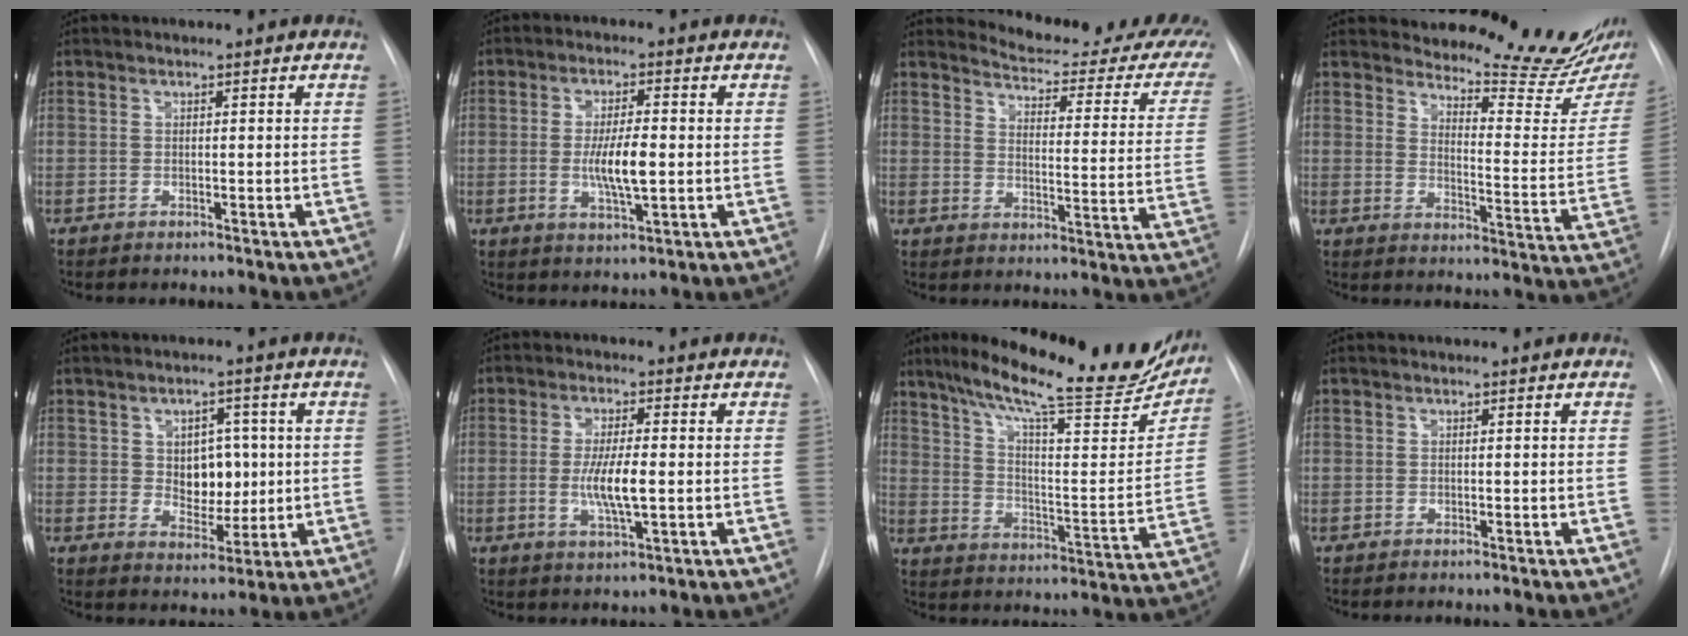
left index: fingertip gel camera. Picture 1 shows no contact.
{"total": 6.7, "force": [-1.3, 1.3, 6.5], "torque": [-0.122, -0.014, -0.020]}
{"total": 18.6, "force": [17.4, 3.2, 5.7], "torque": [-0.056, -0.094, 0.185]}
{"total": 17.1, "force": [15.7, 1.1, 6.7], "torque": [-0.084, -0.111, 0.188]}
{"total": 6.7, "force": [0.1, 4.6, 4.8], "torque": [-0.065, 0.003, 0.015]}
{"total": 6.6, "force": [-1.4, 1.1, 6.4], "torque": [-0.126, -0.015, -0.023]}
{"total": 25.8, "force": [20.5, 4.7, 14.9], "torque": [-0.225, -0.029, 0.279]}
{"total": 0.0}